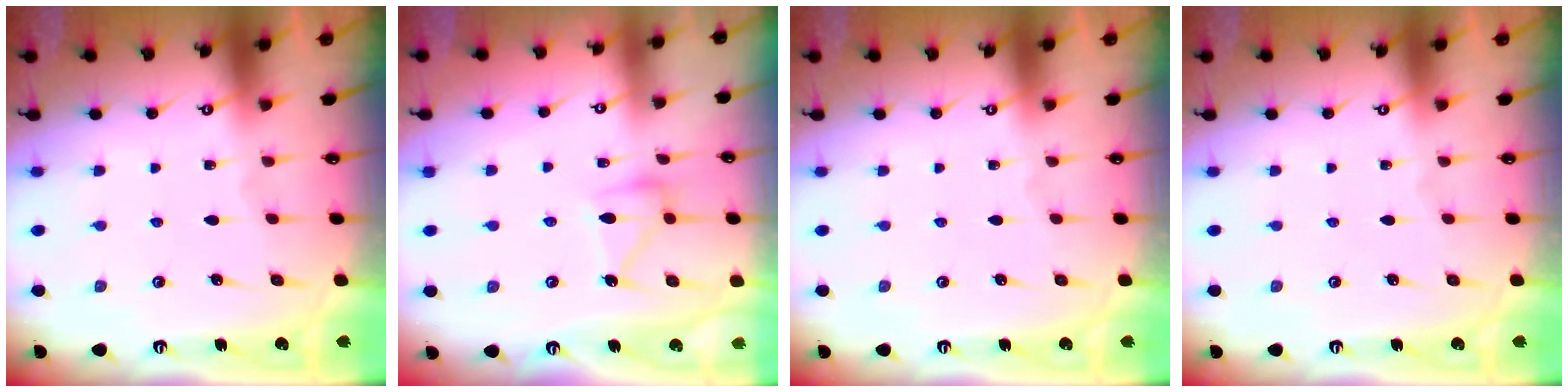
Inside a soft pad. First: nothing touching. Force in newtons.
{"total": 11.4, "press": 11.4, "slide": 0.7}
{"total": 0.0}
{"total": 0.0}